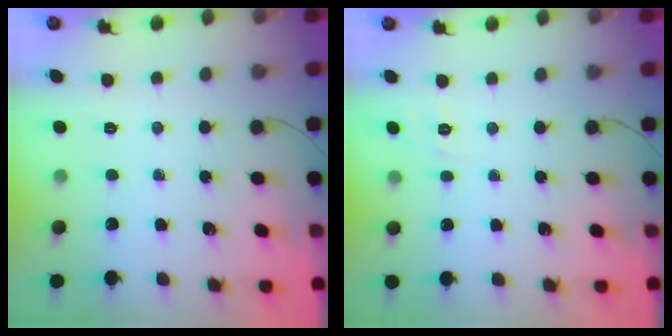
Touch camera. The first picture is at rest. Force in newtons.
{"total": 2.9, "press": 2.4, "slide": 1.7}